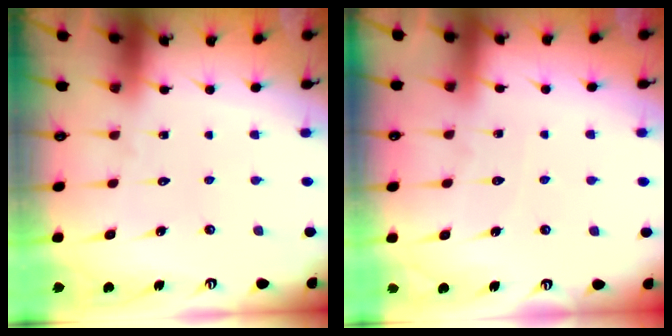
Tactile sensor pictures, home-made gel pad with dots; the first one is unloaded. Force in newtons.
{"total": 3.2, "press": 3.2, "slide": 0.5}